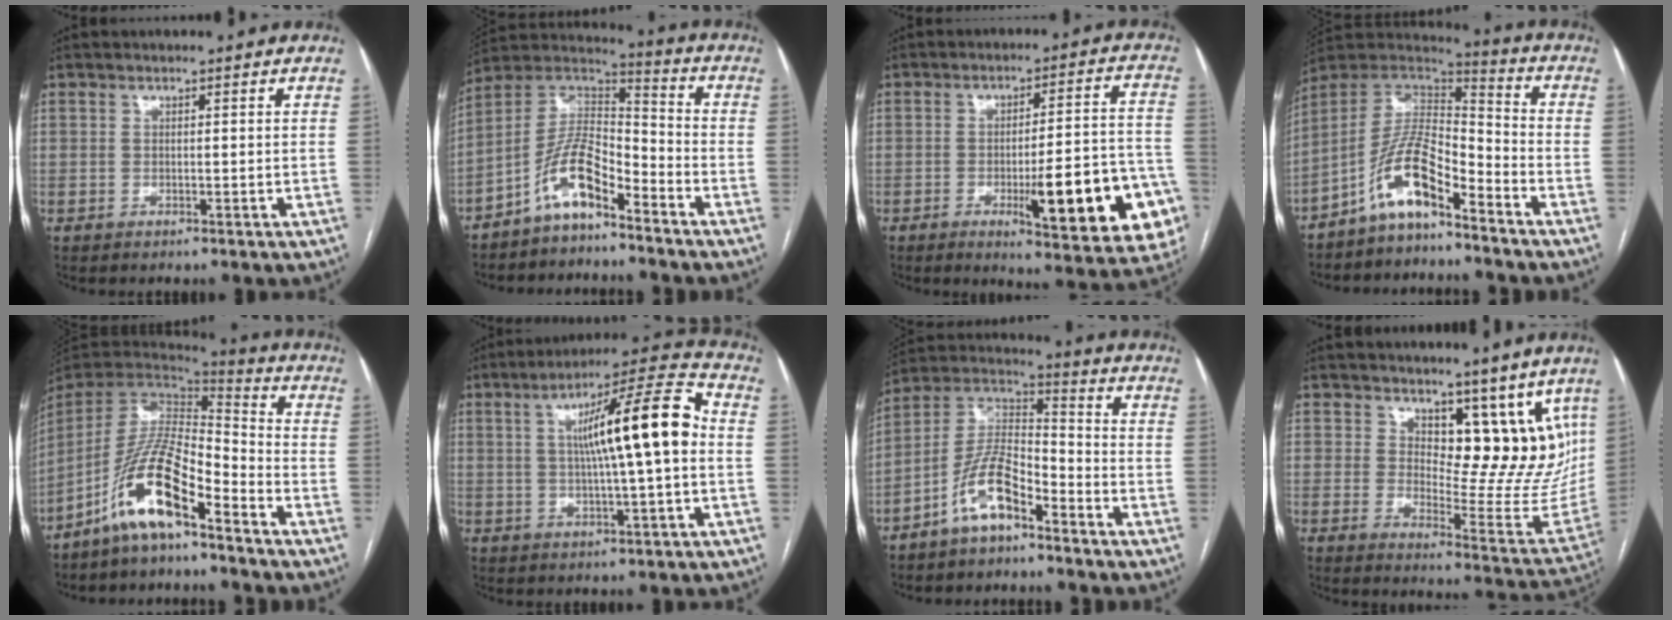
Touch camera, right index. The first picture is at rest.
{"total": 10.0, "force": [-6.4, 3.2, 7.0], "torque": [-0.146, 0.029, -0.126]}
{"total": 18.4, "force": [-6.3, 3.4, 16.9], "torque": [-0.151, 0.015, -0.069]}
{"total": 11.0, "force": [-7.3, 2.9, 7.7], "torque": [-0.155, 0.027, -0.137]}
{"total": 13.2, "force": [-8.2, 2.7, 10.0], "torque": [-0.201, 0.006, -0.154]}
{"total": 14.6, "force": [1.4, 0.8, 14.5], "torque": [-0.228, 0.025, 0.017]}
{"total": 10.3, "force": [-6.2, 3.6, 7.4], "torque": [-0.162, 0.018, -0.124]}
{"total": 13.4, "force": [9.1, 6.5, 7.4], "torque": [-0.076, -0.017, 0.131]}